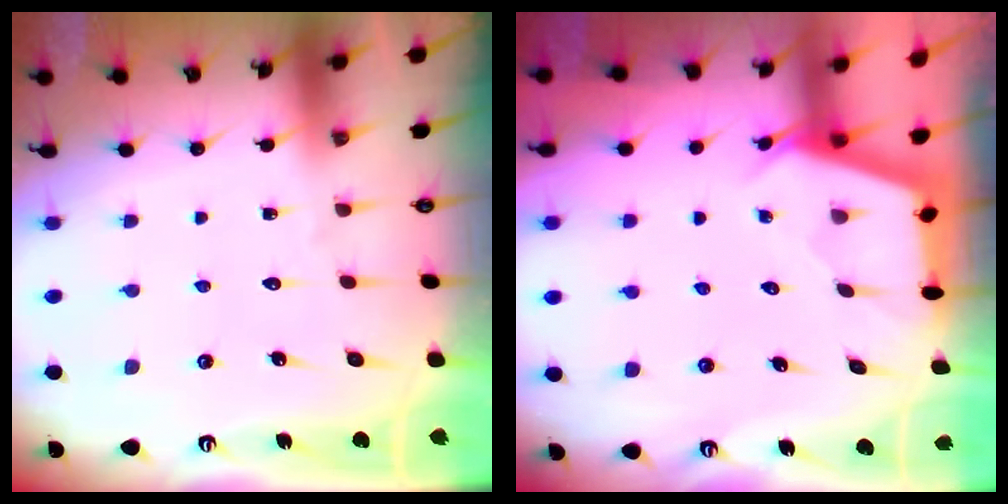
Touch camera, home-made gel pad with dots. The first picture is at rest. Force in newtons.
{"total": 2.6, "press": 2.6, "slide": 0.4}